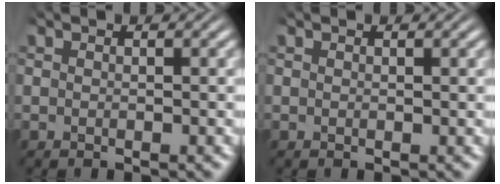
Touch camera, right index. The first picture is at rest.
{"total": 0.0}